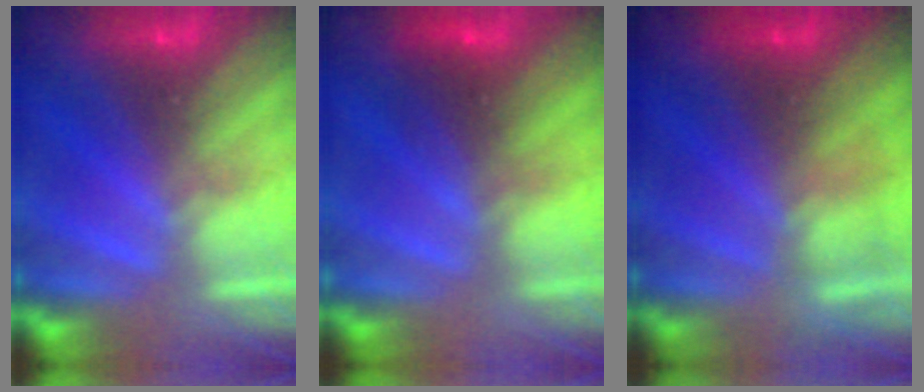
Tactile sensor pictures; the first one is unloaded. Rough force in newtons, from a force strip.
{"total": 2.7}
{"total": 2.8}